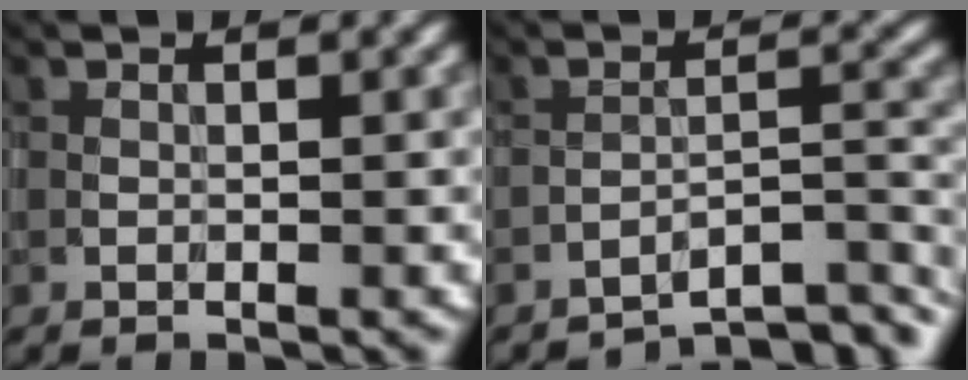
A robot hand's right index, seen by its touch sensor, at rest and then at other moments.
{"total": 6.6, "force": [-6.2, 0.9, 1.9], "torque": [-0.016, 0.009, -0.090]}